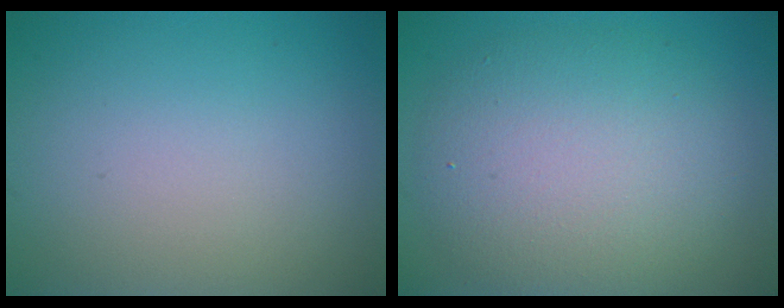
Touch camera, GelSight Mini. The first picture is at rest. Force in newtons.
{"total": 7.5, "press": 7.5, "slide": 0.7}